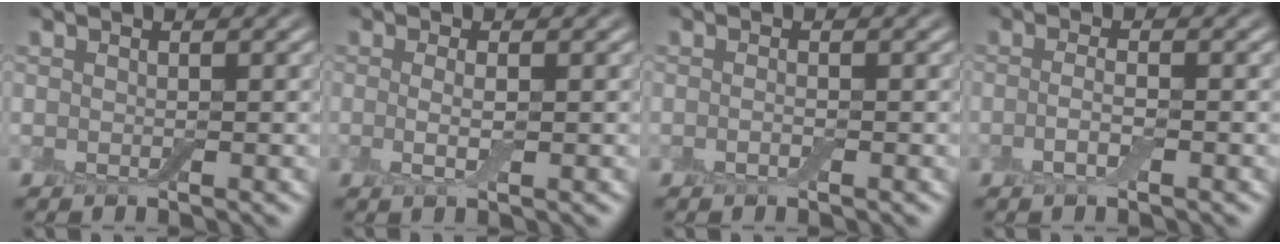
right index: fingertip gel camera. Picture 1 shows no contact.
{"total": 2.0, "force": [-0.2, 0.5, 1.9], "torque": [-0.042, -0.007, -0.005]}
{"total": 0.7, "force": [-0.4, 0.2, 0.6], "torque": [-0.013, -0.002, -0.008]}
{"total": 1.9, "force": [-0.7, 0.5, 1.7], "torque": [-0.036, -0.002, -0.018]}